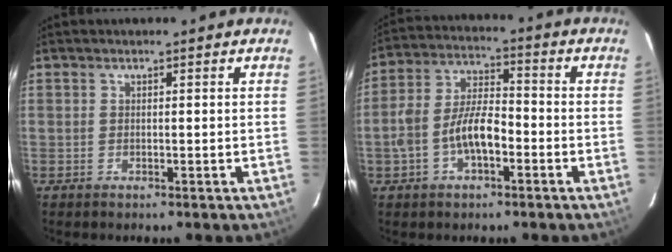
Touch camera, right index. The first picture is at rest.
{"total": 9.6, "force": [-3.3, 4.5, 7.8], "torque": [-0.161, 0.017, -0.056]}